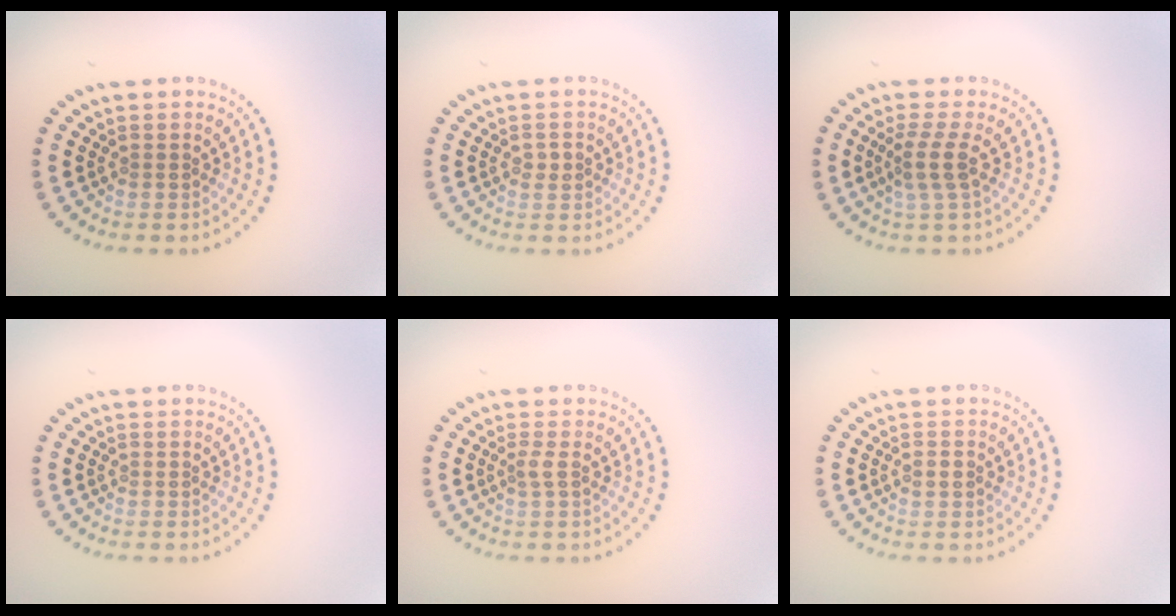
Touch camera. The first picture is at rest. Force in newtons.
{"total": 1.0, "press": 1.0, "slide": 0.2}
{"total": 2.5, "press": 2.0, "slide": 1.5}
{"total": 0.0}
{"total": 0.9, "press": 0.6, "slide": 0.7}
{"total": 0.8, "press": 0.8, "slide": 0.1}